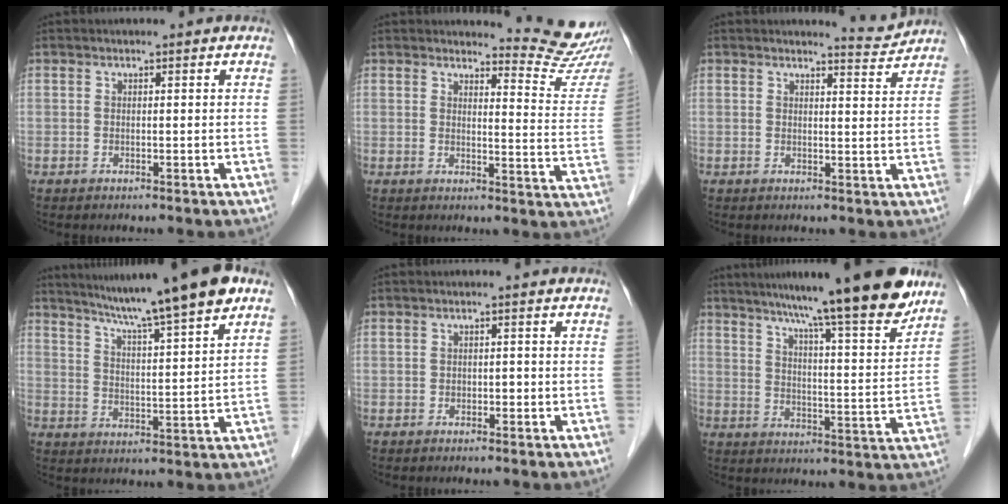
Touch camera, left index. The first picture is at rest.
{"total": 10.0, "force": [9.9, -0.7, 0.6], "torque": [-0.004, -0.092, 0.103]}
{"total": 3.0, "force": [2.9, -0.5, -0.6], "torque": [-0.007, -0.027, 0.036]}
{"total": 14.5, "force": [11.2, -0.8, 9.1], "torque": [-0.146, 0.009, 0.165]}
{"total": 0.9, "force": [-0.3, 0.6, 0.6], "torque": [-0.008, 0.003, -0.005]}
{"total": 18.1, "force": [14.7, 0.3, 10.6], "torque": [-0.150, -0.004, 0.208]}